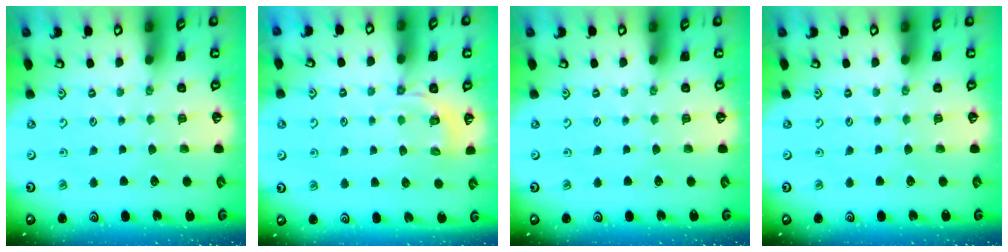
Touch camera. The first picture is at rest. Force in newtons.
{"total": 4.3, "press": 3.9, "slide": 1.7}
{"total": 0.0}
{"total": 0.0}